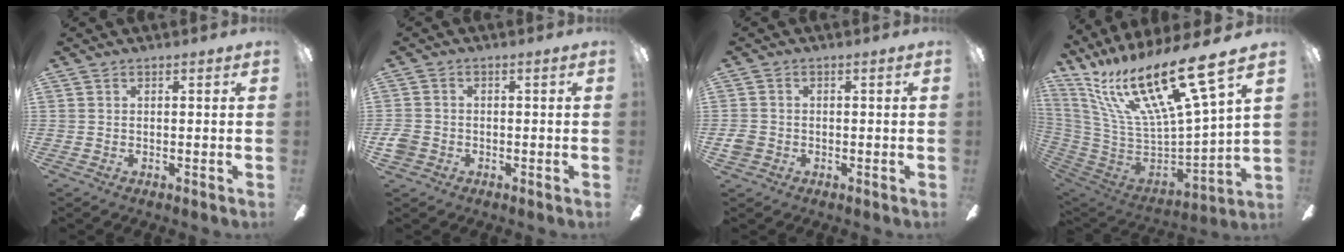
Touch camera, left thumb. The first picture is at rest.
{"total": 3.0, "force": [-1.4, 2.3, 1.3], "torque": [-0.025, 0.005, -0.027]}
{"total": 2.4, "force": [-1.2, 1.9, 1.0], "torque": [-0.014, 0.006, -0.023]}
{"total": 24.7, "force": [15.2, 6.4, 18.4], "torque": [-0.349, -0.100, 0.245]}